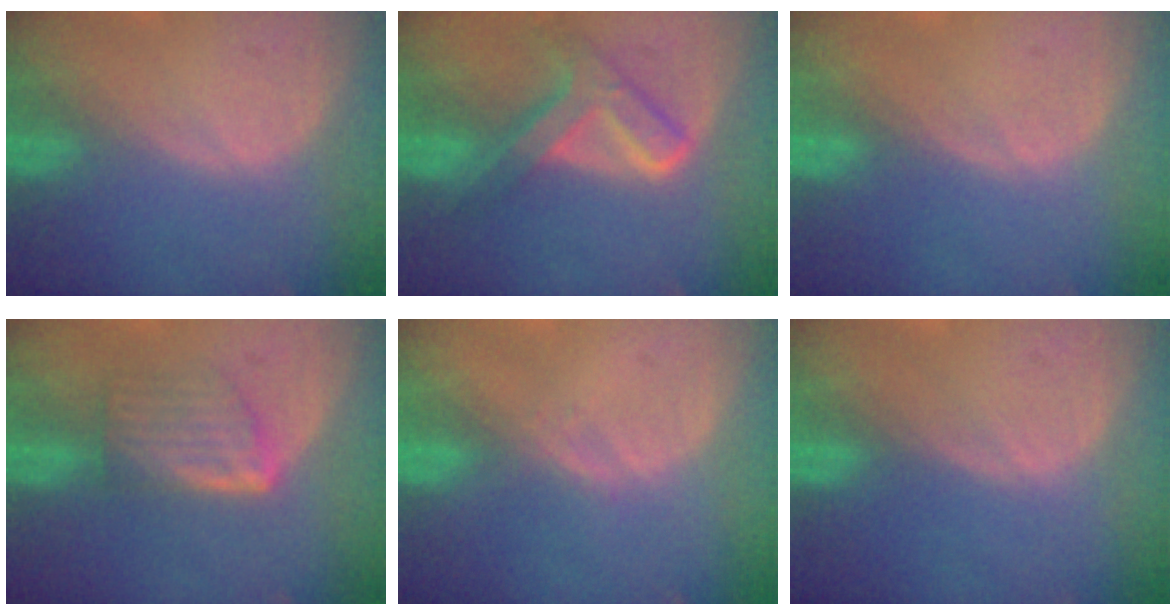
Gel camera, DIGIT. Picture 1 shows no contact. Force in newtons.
{"total": 7.7, "press": 6.5, "slide": 4.2}
{"total": 0.0}
{"total": 5.8, "press": 5.3, "slide": 2.3}
{"total": 1.2, "press": 1.0, "slide": 0.7}
{"total": 0.0}